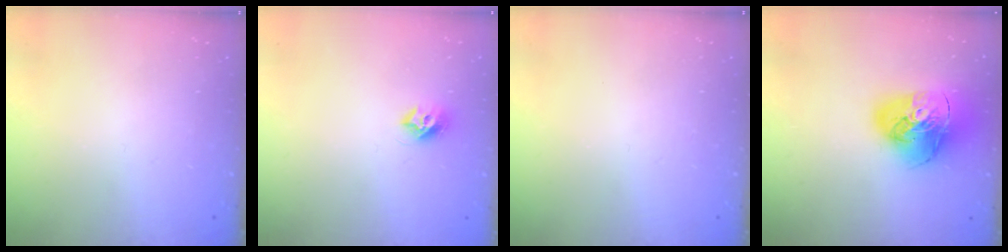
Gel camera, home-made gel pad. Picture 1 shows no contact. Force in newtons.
{"total": 7.3, "press": 7.3, "slide": 0.6}
{"total": 0.0}
{"total": 17.1, "press": 17.0, "slide": 2.1}